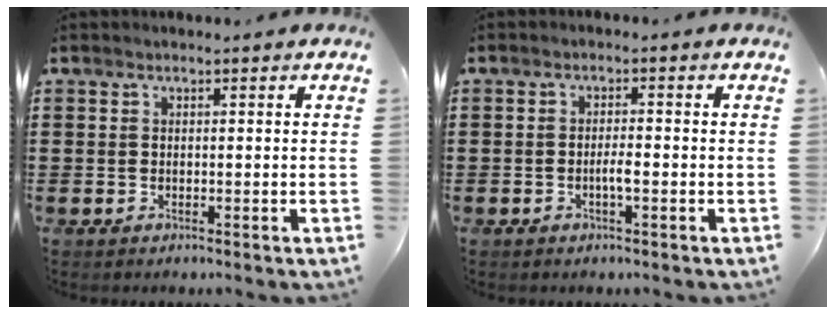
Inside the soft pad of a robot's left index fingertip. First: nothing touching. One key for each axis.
{"total": 2.2, "fx": -0.8, "fy": 0.4, "fz": 2.0, "tx": -0.039, "ty": 0.002, "tz": -0.014}